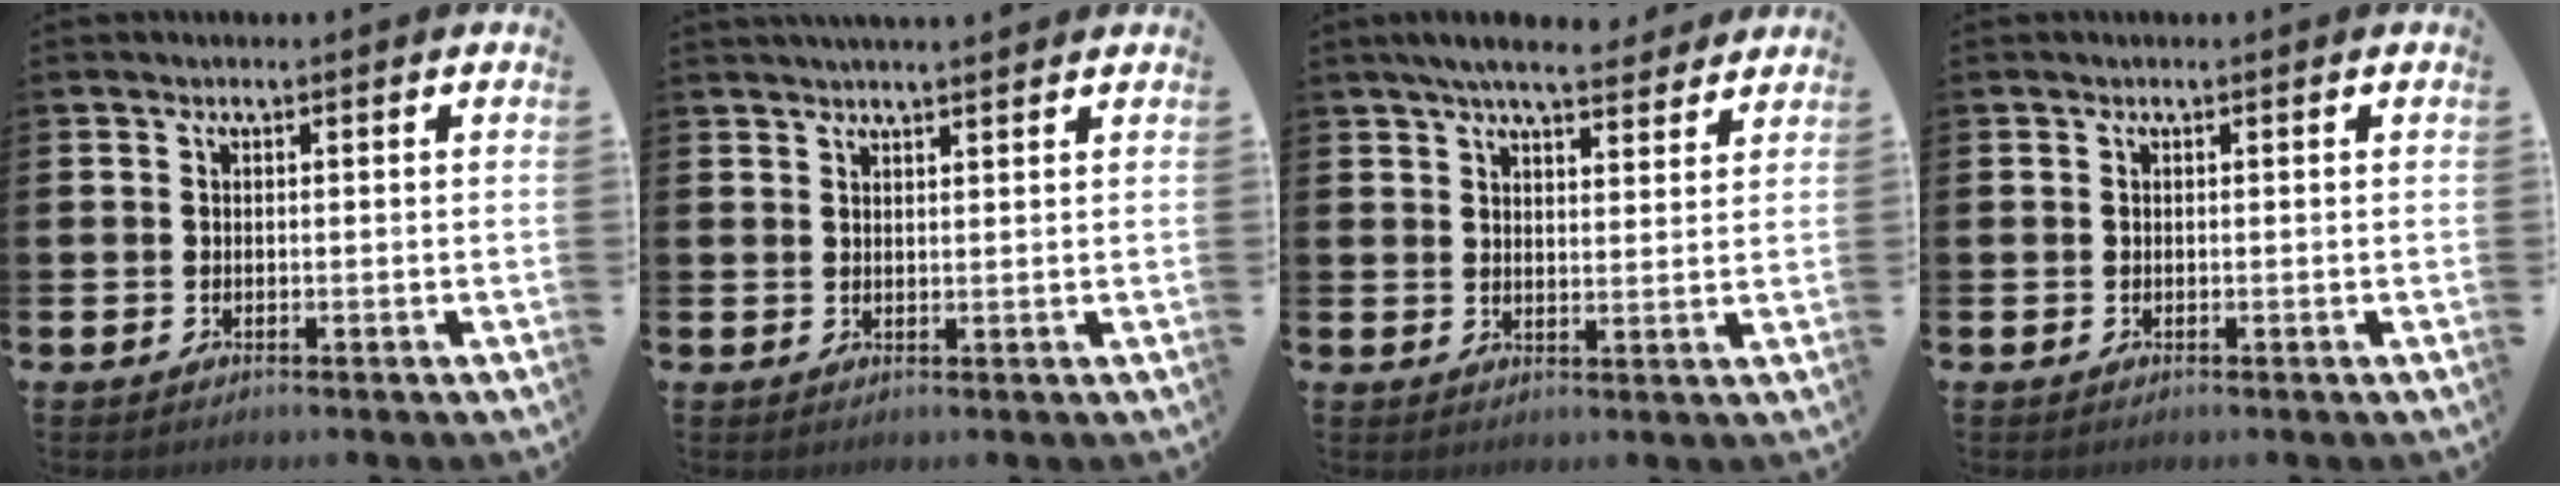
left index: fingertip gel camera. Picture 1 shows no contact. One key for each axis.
{"total": 2.5, "fx": 2.4, "fy": -0.1, "fz": 0.4, "tx": -0.004, "ty": -0.009, "tz": 0.043}
{"total": 6.1, "fx": 5.7, "fy": 1.1, "fz": 2.1, "tx": -0.047, "ty": -0.020, "tz": 0.101}
{"total": 0.0}